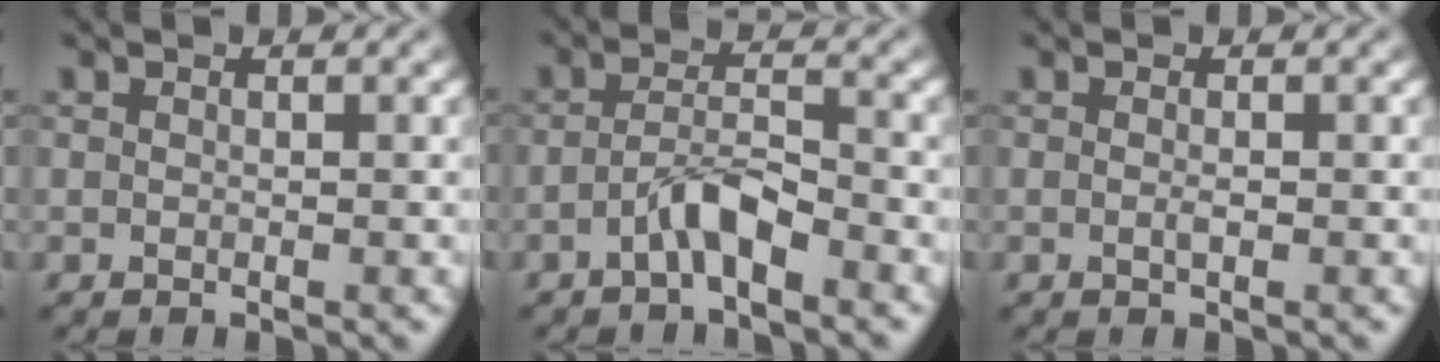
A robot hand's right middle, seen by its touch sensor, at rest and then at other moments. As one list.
[{"total": 2.8, "force": [-1.7, 0.7, 2.2], "torque": [-0.044, 0.009, -0.036]}, {"total": 0.6, "force": [-0.1, 0.1, 0.6], "torque": [-0.013, -0.002, -0.002]}]